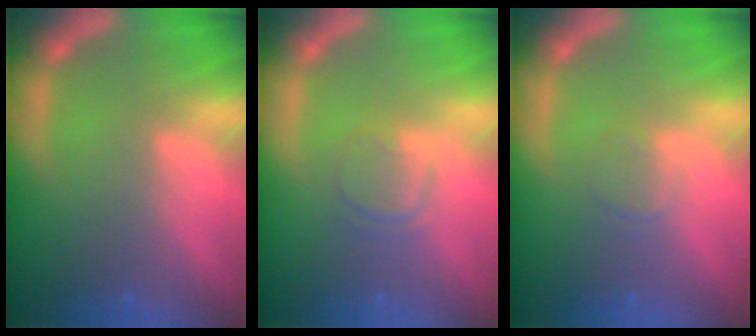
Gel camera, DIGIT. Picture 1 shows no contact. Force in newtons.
{"total": 2.4}
{"total": 1.4}